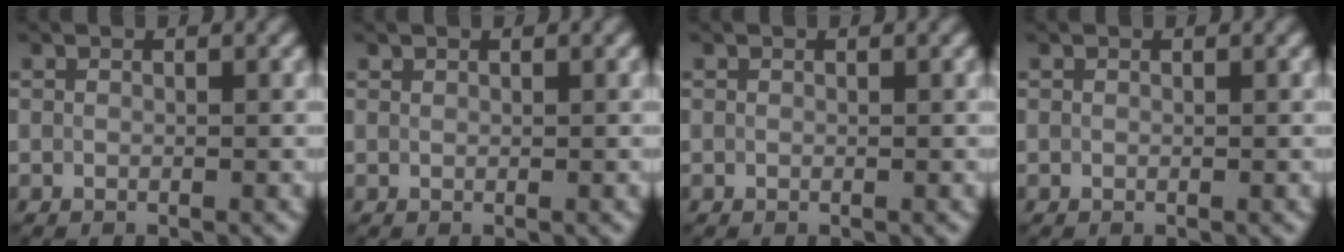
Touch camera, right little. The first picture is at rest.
{"total": 0.0}
{"total": 0.0}
{"total": 0.0}